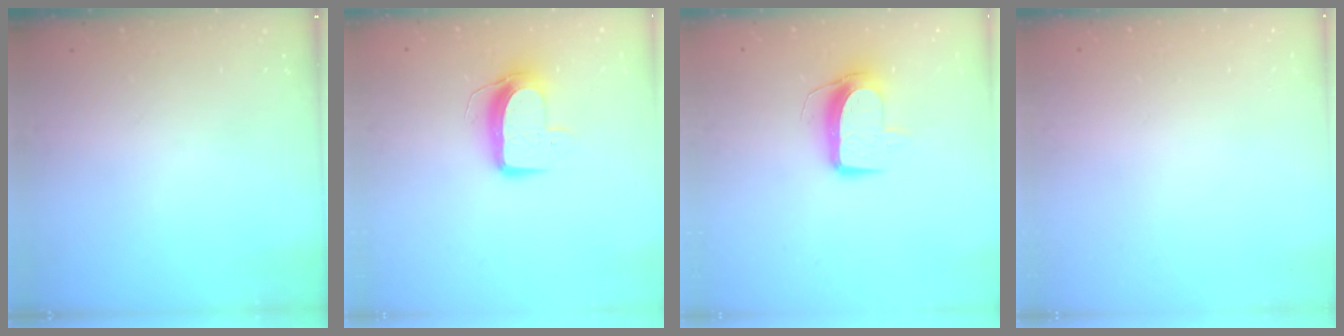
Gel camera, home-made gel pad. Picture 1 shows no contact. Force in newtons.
{"total": 9.7, "press": 9.7, "slide": 0.6}
{"total": 9.9, "press": 9.9, "slide": 0.6}
{"total": 0.0}